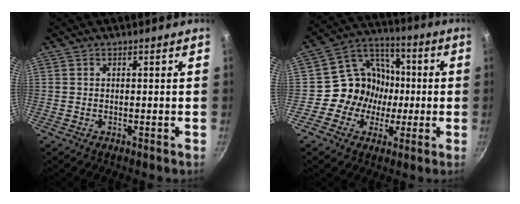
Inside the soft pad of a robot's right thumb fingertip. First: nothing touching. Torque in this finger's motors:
{"motor_torque": [0.50, 0.34, 0.58, -0.32, 0.01]}